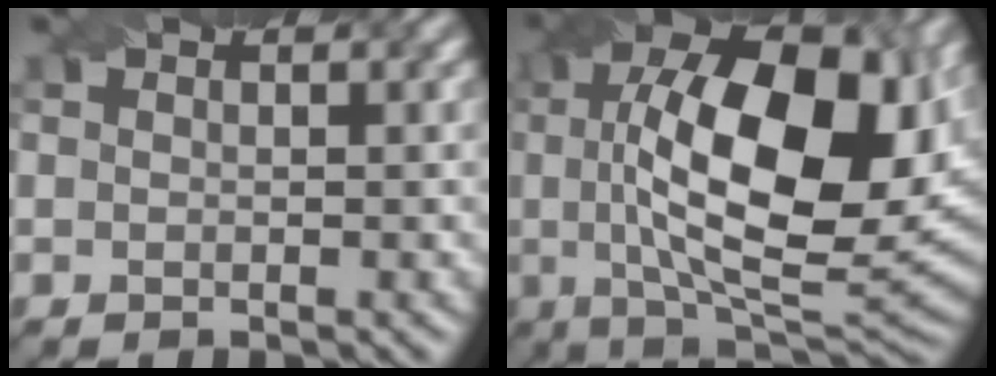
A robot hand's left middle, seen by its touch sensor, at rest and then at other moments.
{"total": 15.5, "force": [1.9, 6.6, 13.9], "torque": [-0.223, 0.007, 0.035]}